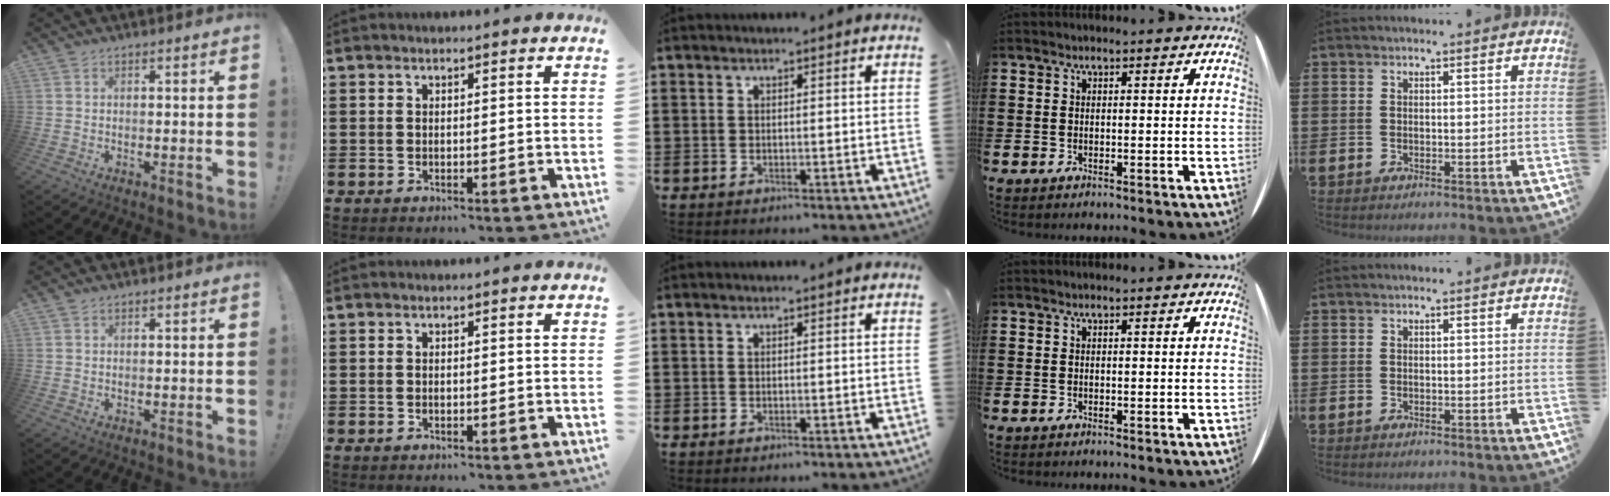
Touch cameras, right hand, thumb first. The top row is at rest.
{}